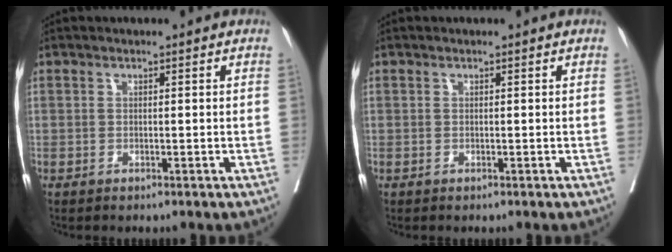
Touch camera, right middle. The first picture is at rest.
{"total": 0.0}